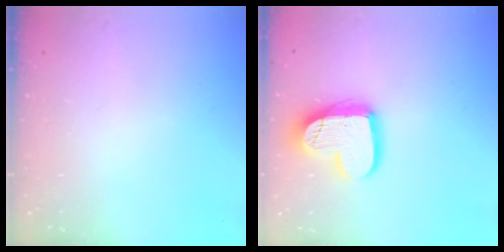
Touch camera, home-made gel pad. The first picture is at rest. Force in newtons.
{"total": 15.5, "press": 15.4, "slide": 1.1}